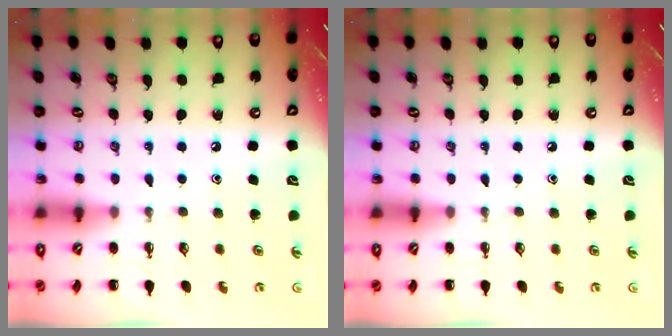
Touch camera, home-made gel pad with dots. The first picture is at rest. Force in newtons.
{"total": 0.0}